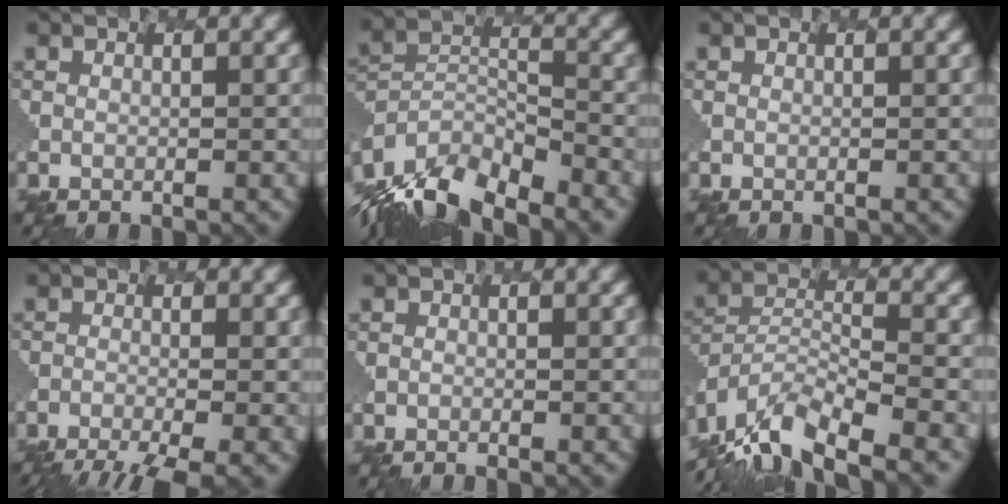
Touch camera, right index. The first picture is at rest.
{"total": 10.9, "force": [-9.5, 3.4, 4.2], "torque": [-0.113, -0.003, -0.169]}
{"total": 0.0}
{"total": 6.7, "force": [-5.5, 1.0, 3.7], "torque": [-0.066, -0.018, -0.084]}
{"total": 0.9, "force": [-0.6, 0.3, 0.6], "torque": [0.003, 0.005, -0.015]}
{"total": 9.9, "force": [-8.7, 2.5, 3.9], "torque": [-0.098, 0.002, -0.159]}